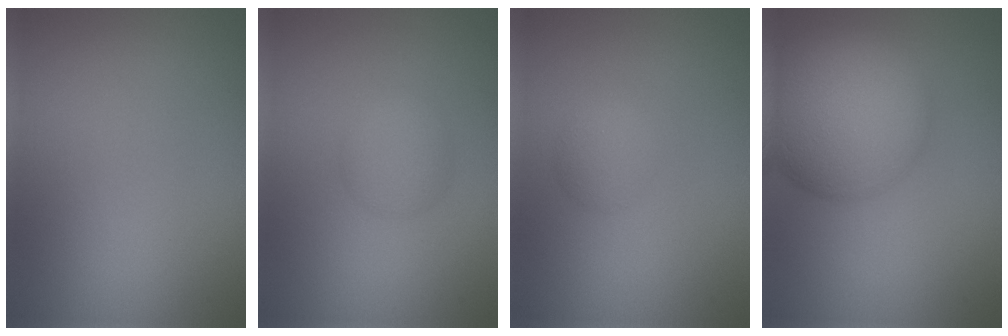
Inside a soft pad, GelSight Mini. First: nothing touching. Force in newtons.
{"total": 2.4, "press": 2.4, "slide": 0.1}
{"total": 1.8, "press": 1.8, "slide": 0.1}
{"total": 11.2, "press": 11.2, "slide": 0.6}